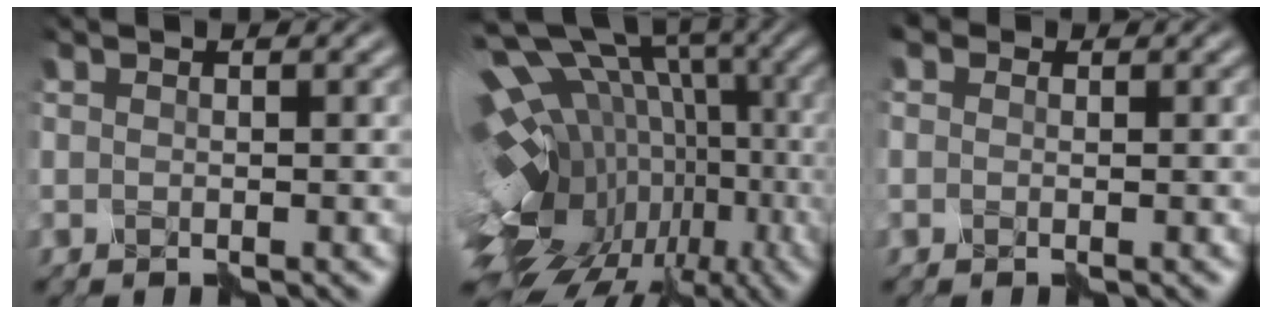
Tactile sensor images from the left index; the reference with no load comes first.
{"total": 15.0, "force": [-4.1, 9.9, 10.4], "torque": [-0.179, 0.030, -0.027]}
{"total": 1.1, "force": [0.4, 0.9, 0.4], "torque": [-0.001, 0.013, -0.012]}